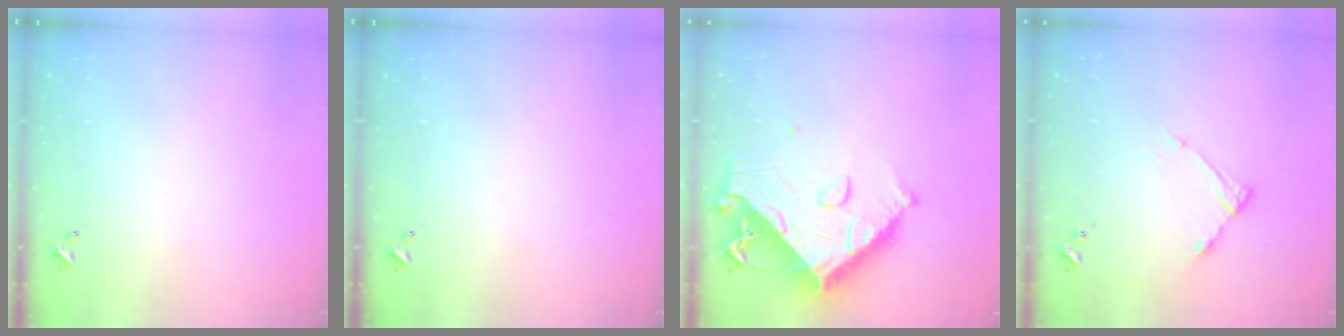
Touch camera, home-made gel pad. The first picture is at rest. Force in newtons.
{"total": 0.0}
{"total": 20.0, "press": 19.9, "slide": 2.3}
{"total": 8.1, "press": 8.1, "slide": 0.6}